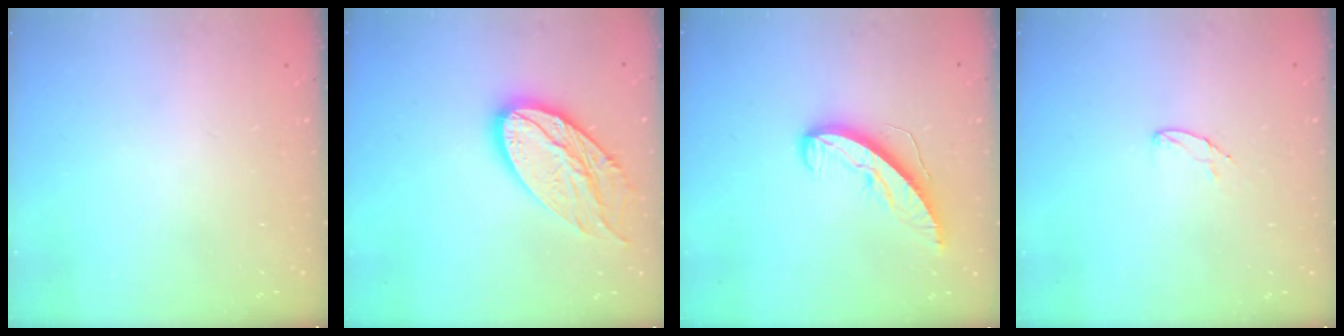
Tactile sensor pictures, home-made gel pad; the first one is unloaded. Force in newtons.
{"total": 18.4, "press": 18.4, "slide": 1.5}
{"total": 8.7, "press": 8.7, "slide": 0.7}
{"total": 5.3, "press": 5.3, "slide": 0.4}